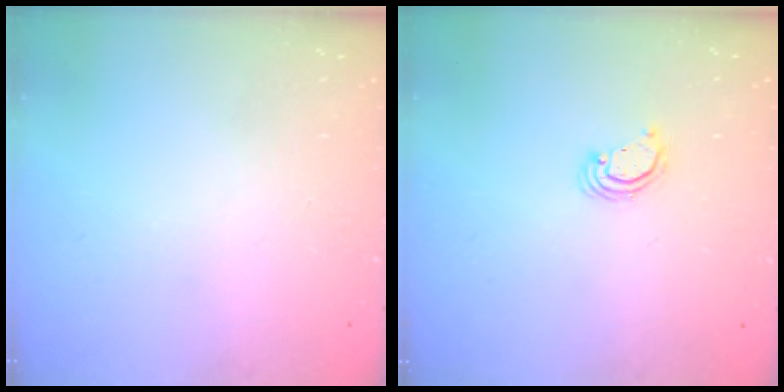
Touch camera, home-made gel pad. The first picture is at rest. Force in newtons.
{"total": 2.2, "press": 2.2, "slide": 0.2}